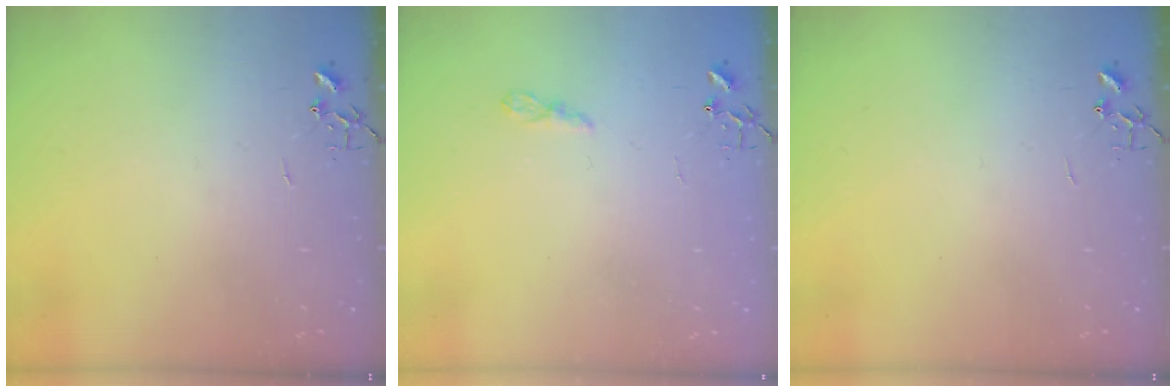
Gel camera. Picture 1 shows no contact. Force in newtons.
{"total": 4.8, "press": 4.7, "slide": 0.6}
{"total": 0.0}